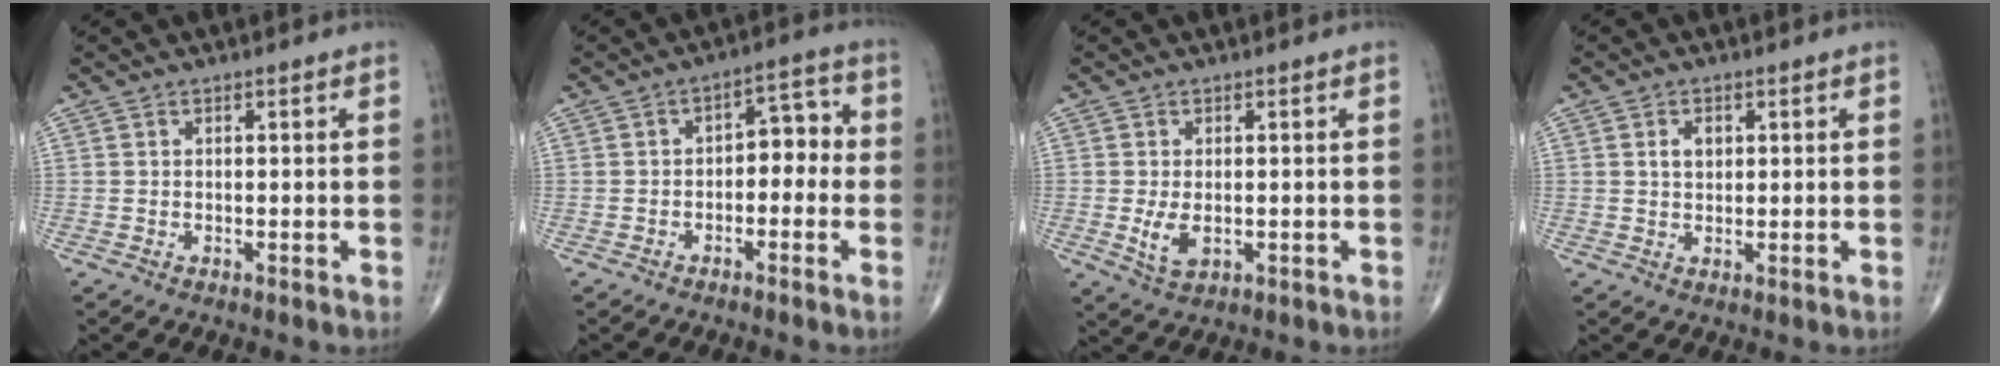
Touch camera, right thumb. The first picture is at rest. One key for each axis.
{"total": 6.2, "fx": -1.0, "fy": 3.8, "fz": 4.8, "tx": -0.038, "ty": 0.036, "tz": -0.026}
{"total": 4.1, "fx": -0.6, "fy": 2.3, "fz": 3.4, "tx": -0.065, "ty": -0.010, "tz": -0.005}
{"total": 2.7, "fx": 0.8, "fy": 1.8, "fz": 1.9, "tx": -0.023, "ty": 0.000, "tz": 0.013}